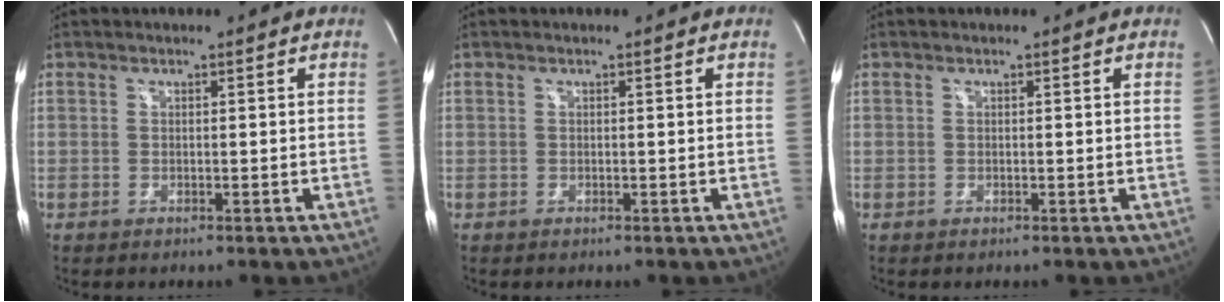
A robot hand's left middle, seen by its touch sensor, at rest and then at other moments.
{"total": 0.0}
{"total": 0.0}